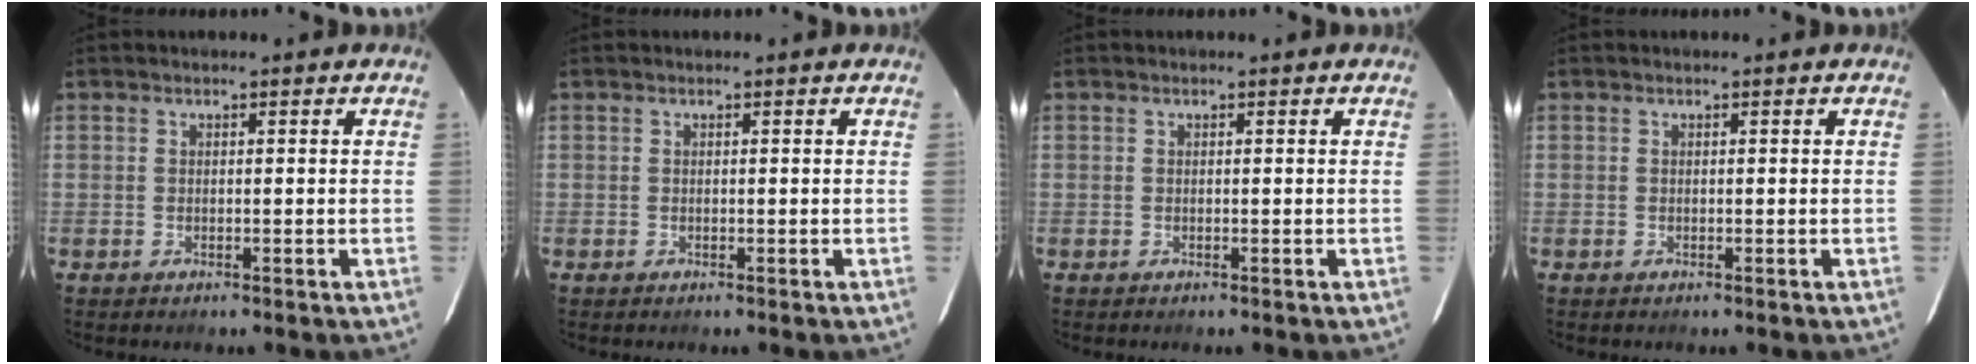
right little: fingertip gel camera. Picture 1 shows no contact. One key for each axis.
{"total": 0.0}
{"total": 0.0}
{"total": 0.0}